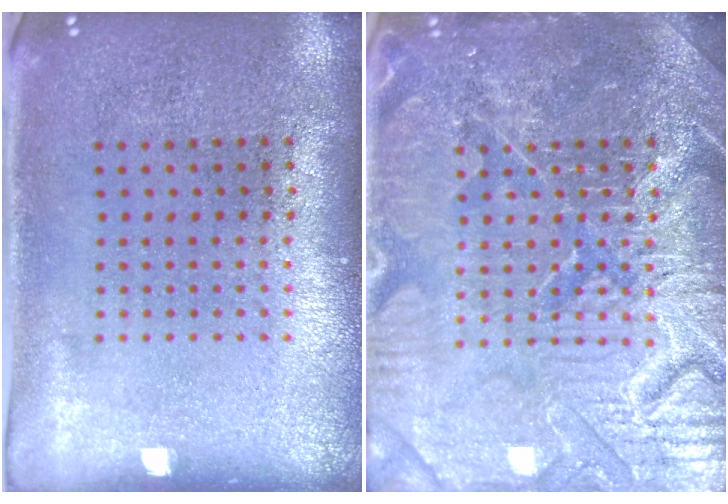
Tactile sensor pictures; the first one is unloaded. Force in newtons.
{"total": 5.6, "press": 5.6, "slide": 0.6}